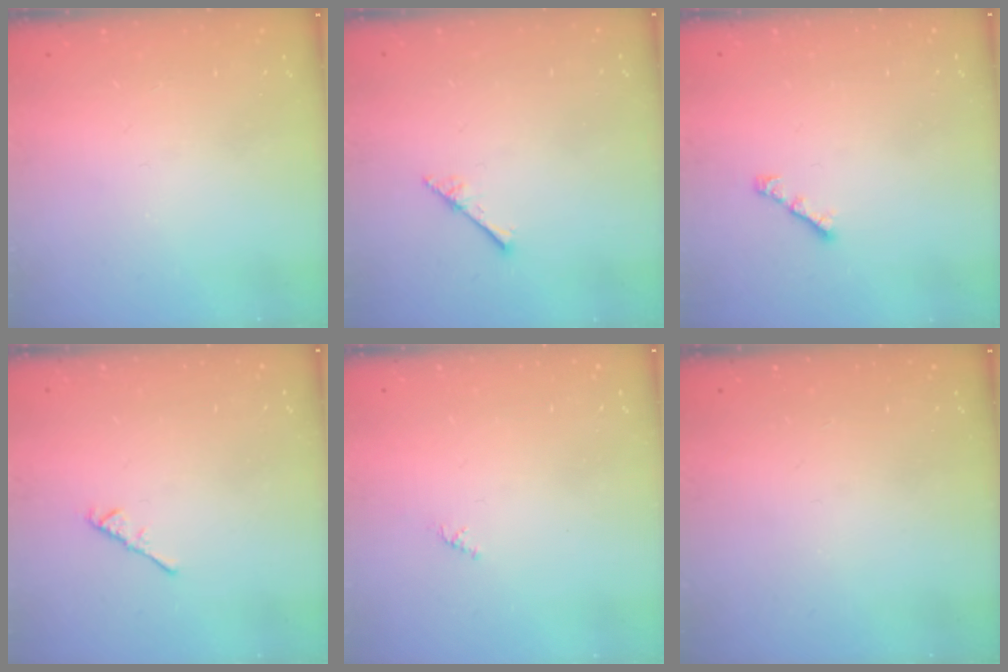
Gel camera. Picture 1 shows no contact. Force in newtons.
{"total": 2.3, "press": 2.3, "slide": 0.2}
{"total": 2.6, "press": 2.5, "slide": 0.7}
{"total": 2.4, "press": 2.3, "slide": 0.6}
{"total": 0.8, "press": 0.7, "slide": 0.4}
{"total": 0.0}